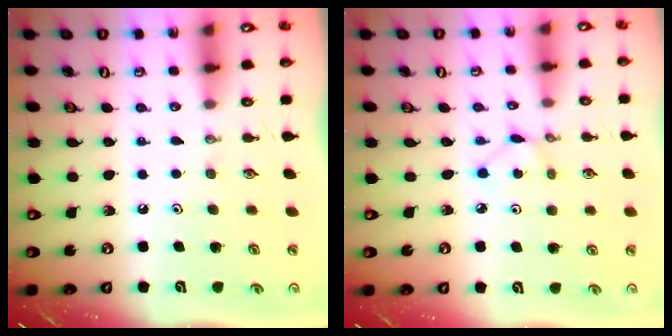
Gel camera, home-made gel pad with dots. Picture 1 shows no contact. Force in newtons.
{"total": 1.9, "press": 1.9, "slide": 0.2}